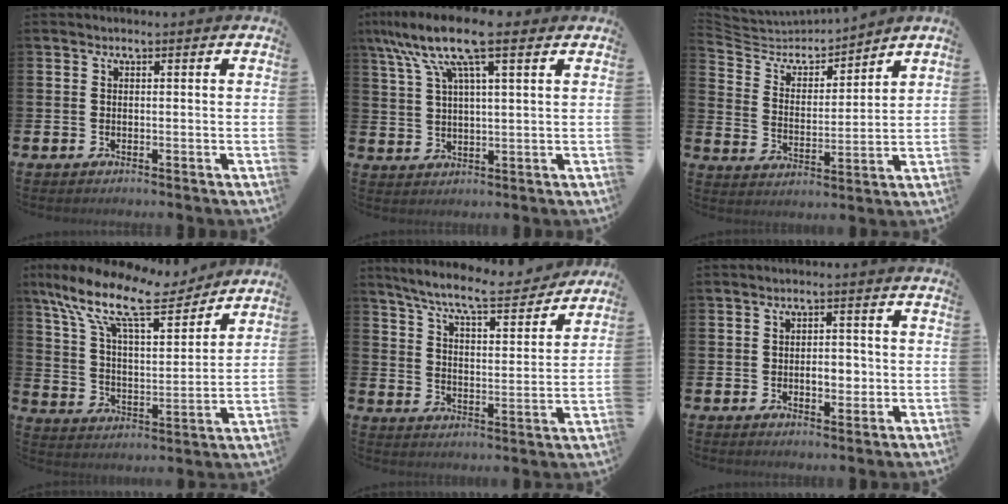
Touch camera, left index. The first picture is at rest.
{"total": 10.5, "force": [7.3, 2.3, 7.3], "torque": [-0.155, -0.013, 0.129]}
{"total": 5.9, "force": [5.6, 1.6, 0.7], "torque": [-0.050, -0.045, 0.096]}
{"total": 13.2, "force": [10.5, 4.3, 6.8], "torque": [-0.159, -0.057, 0.179]}
{"total": 8.0, "force": [7.3, 0.7, 3.1], "torque": [-0.091, -0.047, 0.125]}
{"total": 3.1, "force": [-0.5, 1.9, 2.4], "torque": [-0.019, -0.007, -0.018]}